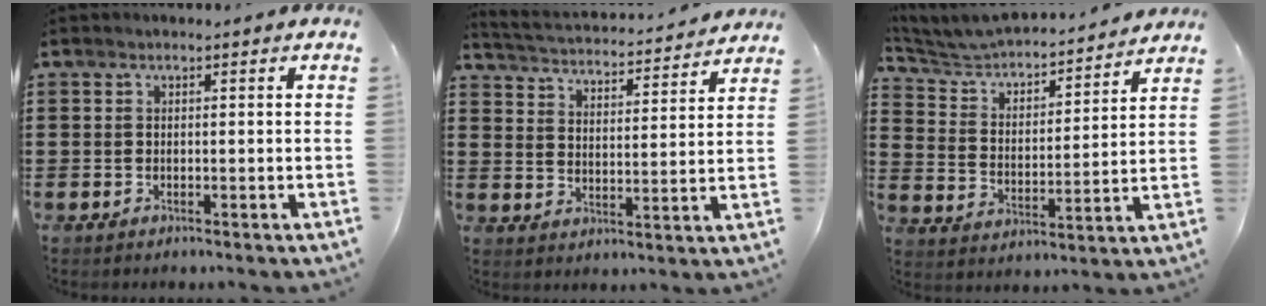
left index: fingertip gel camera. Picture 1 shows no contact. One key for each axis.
{"total": 3.1, "fx": 3.1, "fy": -0.2, "fz": 0.2, "tx": -0.026, "ty": -0.032, "tz": 0.044}
{"total": 4.4, "fx": 4.3, "fy": 0.7, "fz": 0.4, "tx": -0.034, "ty": -0.039, "tz": 0.064}